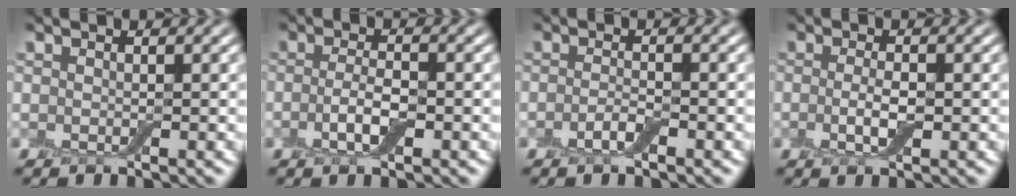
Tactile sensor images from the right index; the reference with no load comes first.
{"total": 2.6, "force": [-0.8, 0.9, 2.4], "torque": [-0.049, 0.000, -0.019]}
{"total": 1.6, "force": [-0.8, 0.4, 1.3], "torque": [-0.027, 0.002, -0.021]}
{"total": 2.3, "force": [-0.3, 0.8, 2.2], "torque": [-0.047, -0.005, -0.010]}